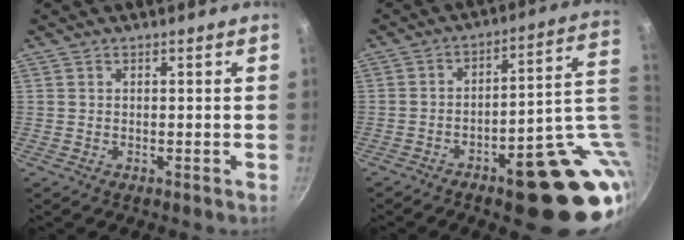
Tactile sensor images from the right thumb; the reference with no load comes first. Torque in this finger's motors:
{"motor_torque": [3.89, 1.12, 1.66, -1.11, 0.35]}